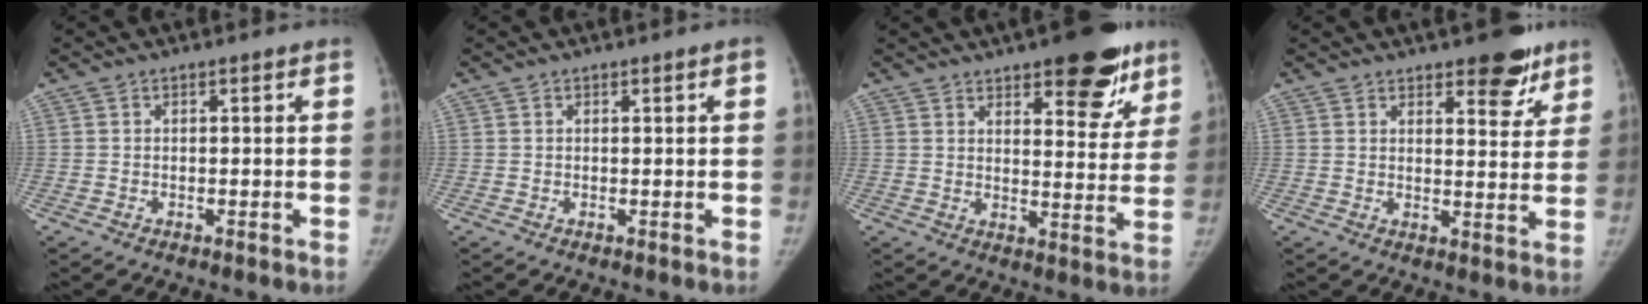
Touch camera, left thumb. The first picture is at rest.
{"total": 0.9, "force": [0.3, 0.0, 0.9], "torque": [-0.016, 0.002, 0.003]}
{"total": 14.6, "force": [9.1, 5.5, 10.0], "torque": [-0.077, -0.045, 0.120]}
{"total": 8.0, "force": [5.4, 3.2, 5.0], "torque": [-0.030, -0.032, 0.070]}